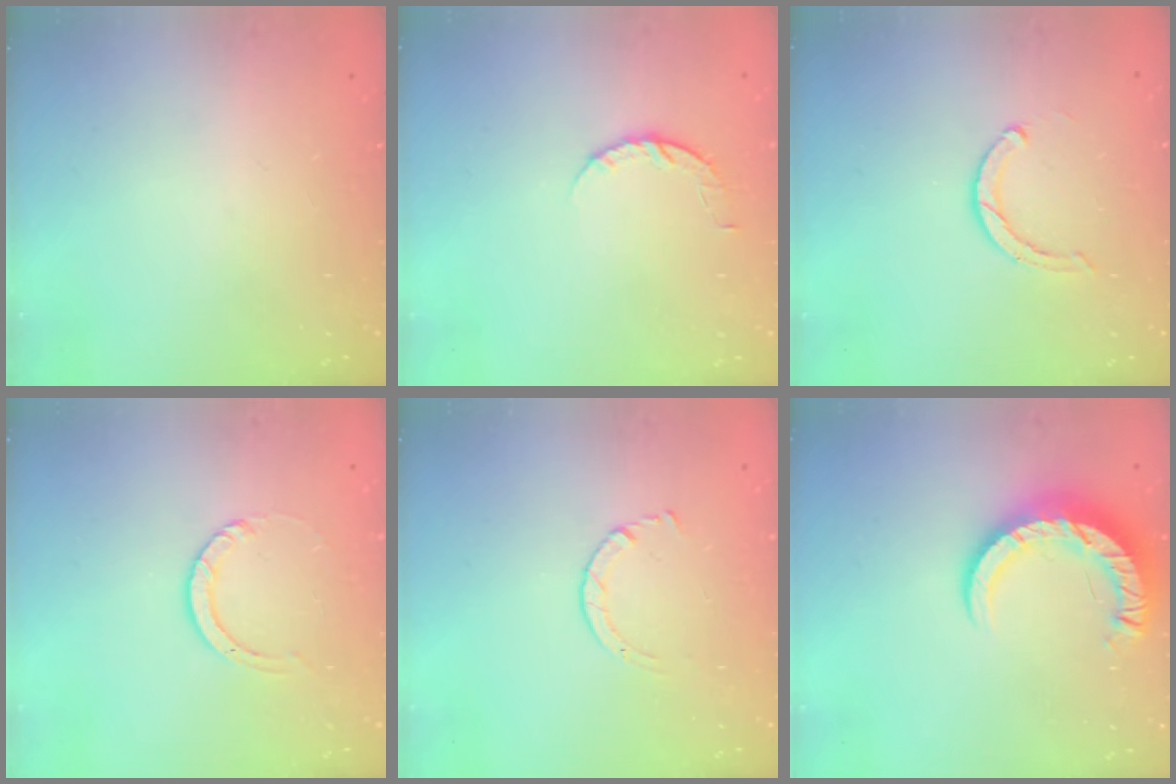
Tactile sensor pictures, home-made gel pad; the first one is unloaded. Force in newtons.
{"total": 5.2, "press": 5.2, "slide": 0.8}
{"total": 4.1, "press": 4.1, "slide": 0.4}
{"total": 3.0, "press": 3.0, "slide": 0.3}
{"total": 1.7, "press": 1.7, "slide": 0.2}
{"total": 10.7, "press": 10.6, "slide": 1.1}